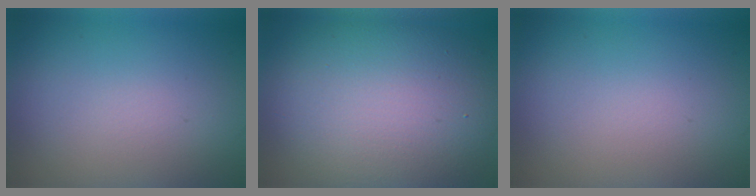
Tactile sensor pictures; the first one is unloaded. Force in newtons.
{"total": 12.6, "press": 12.5, "slide": 0.9}
{"total": 0.0}